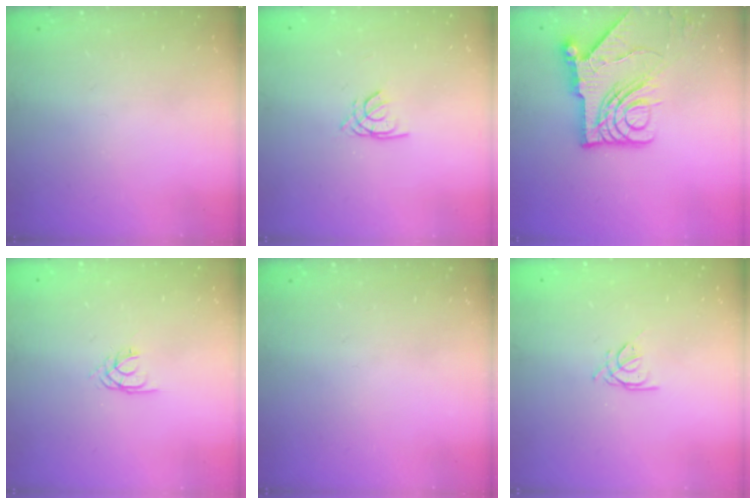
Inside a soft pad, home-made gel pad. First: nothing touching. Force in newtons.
{"total": 1.6, "press": 1.6, "slide": 0.2}
{"total": 13.8, "press": 13.7, "slide": 1.8}
{"total": 1.7, "press": 1.7, "slide": 0.1}
{"total": 0.0}
{"total": 1.9, "press": 1.9, "slide": 0.4}